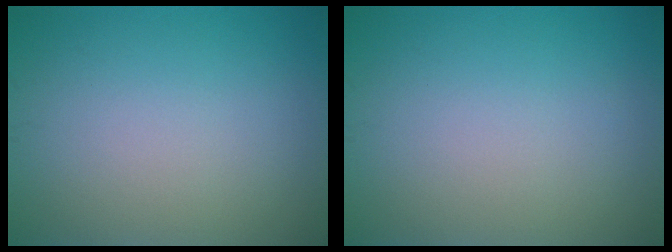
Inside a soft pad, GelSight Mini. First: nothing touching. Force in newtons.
{"total": 0.0}